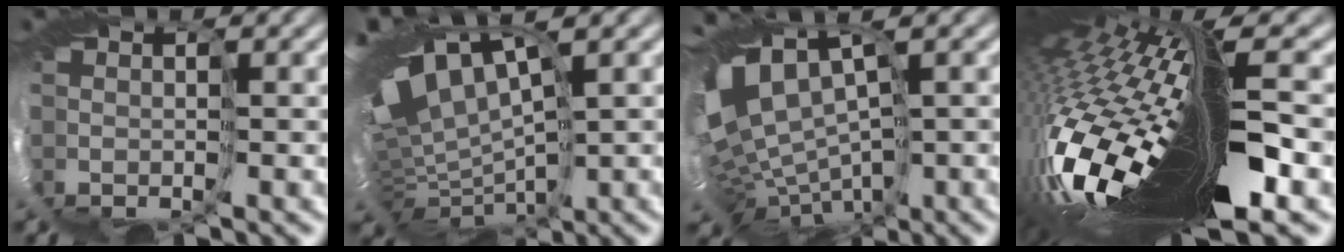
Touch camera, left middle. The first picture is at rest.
{"total": 10.4, "force": [3.2, 4.2, 8.9], "torque": [-0.179, 0.002, 0.094]}
{"total": 7.6, "force": [0.6, 4.6, 6.0], "torque": [-0.121, -0.017, 0.046]}
{"total": 14.8, "force": [-1.1, 3.9, 14.3], "torque": [-0.309, -0.037, -0.007]}